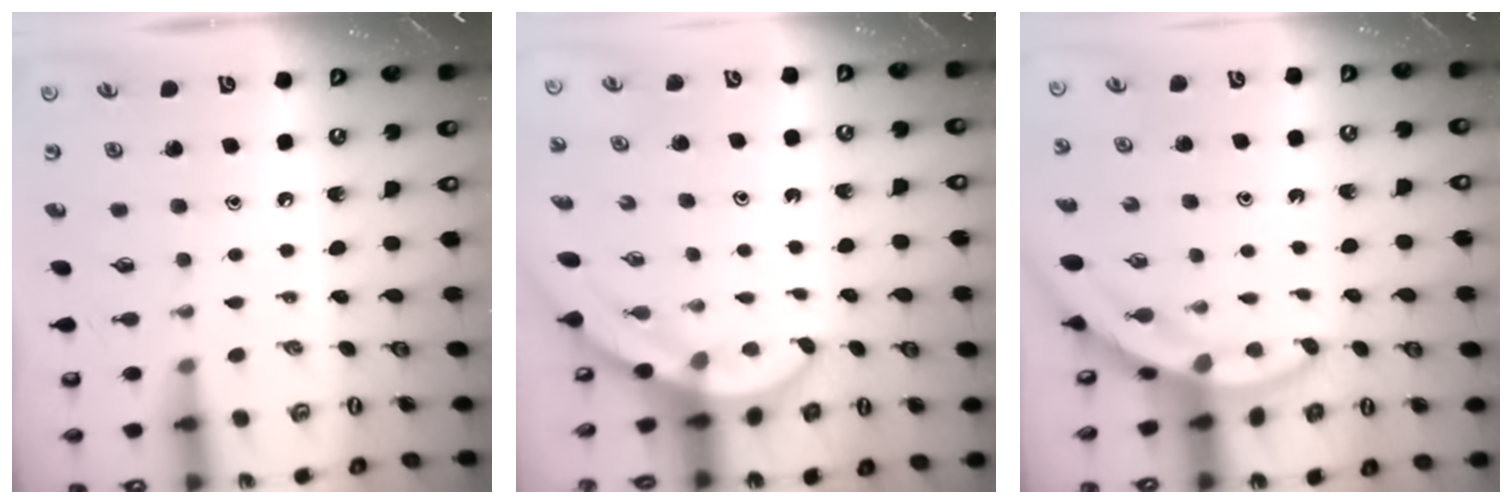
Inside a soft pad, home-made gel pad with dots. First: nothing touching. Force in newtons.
{"total": 3.9, "press": 3.9, "slide": 0.2}
{"total": 3.3, "press": 3.3, "slide": 0.1}